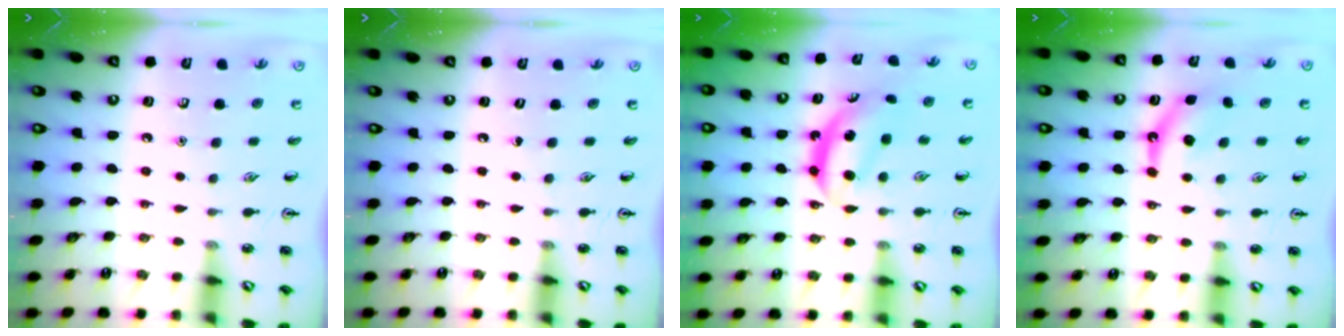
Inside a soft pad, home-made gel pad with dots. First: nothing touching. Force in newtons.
{"total": 0.0}
{"total": 5.9, "press": 5.8, "slide": 0.8}
{"total": 5.3, "press": 5.3, "slide": 0.7}